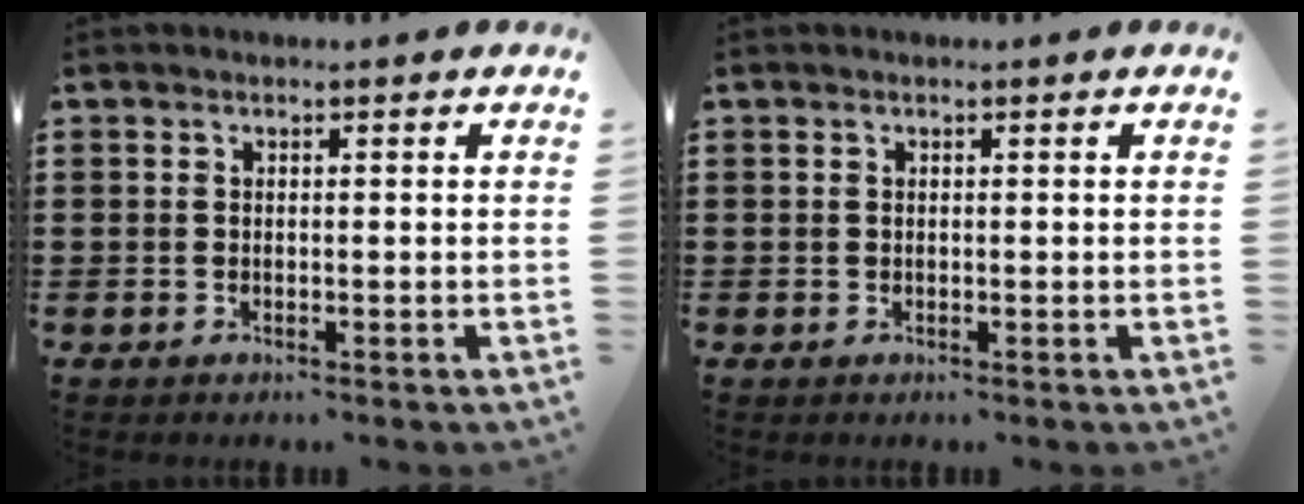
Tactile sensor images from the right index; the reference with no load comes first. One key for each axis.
{"total": 0.0}